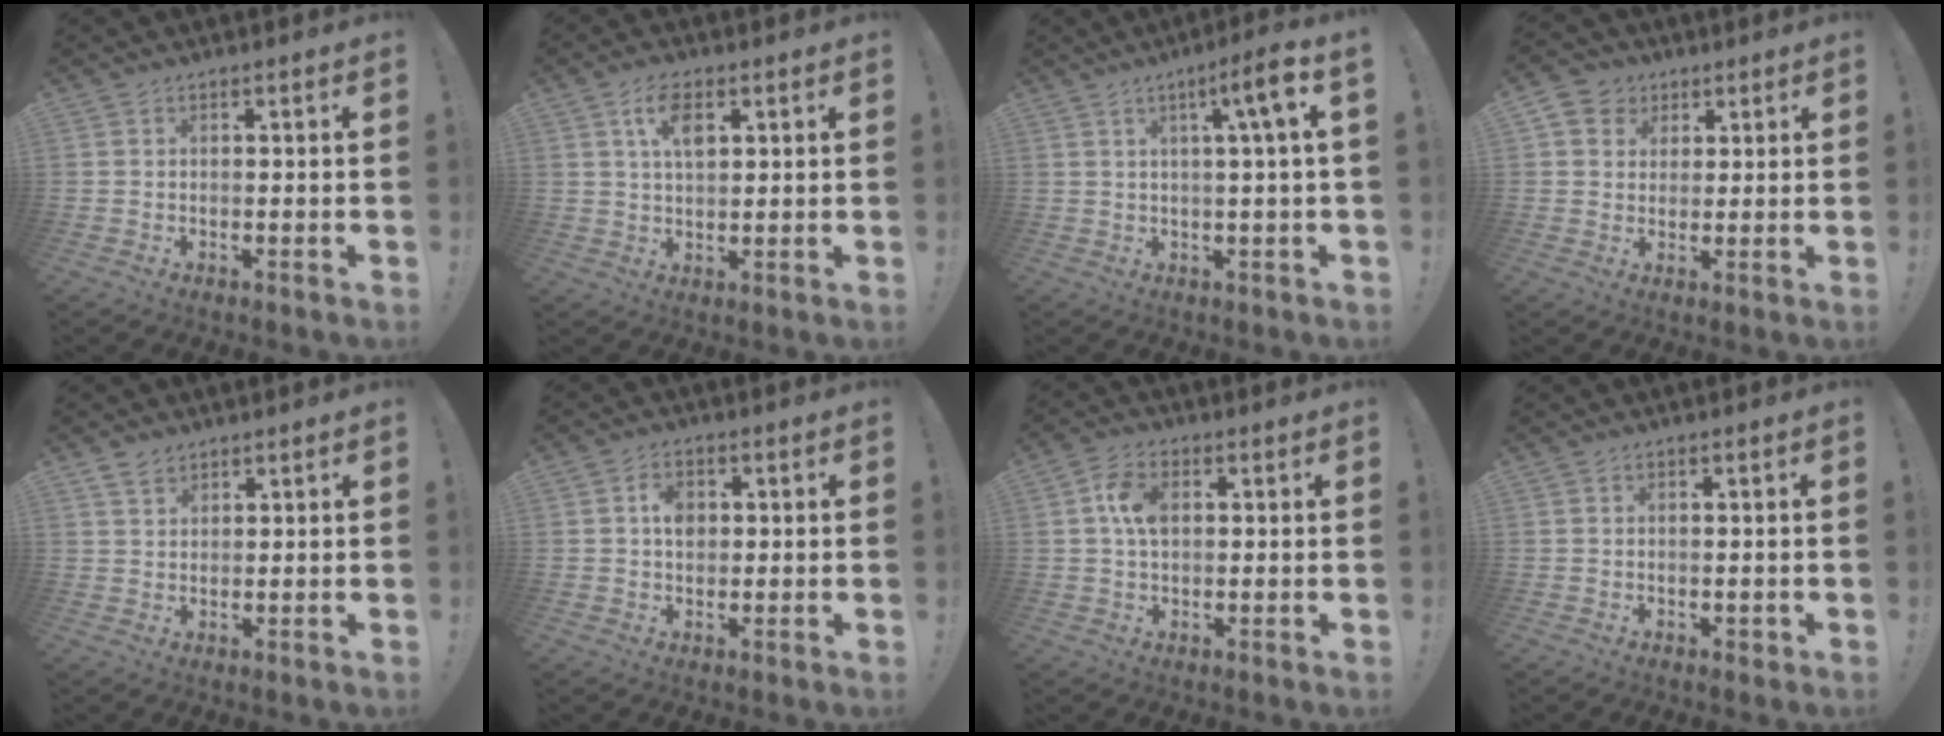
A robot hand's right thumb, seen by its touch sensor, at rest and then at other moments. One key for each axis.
{"total": 7.5, "fx": 3.1, "fy": 4.0, "fz": 5.6, "tx": -0.092, "ty": -0.003, "tz": 0.053}
{"total": 7.8, "fx": 2.1, "fy": -0.3, "fz": 7.5, "tx": -0.111, "ty": -0.008, "tz": 0.024}
{"total": 6.8, "fx": 2.6, "fy": 6.1, "fz": 1.8, "tx": -0.028, "ty": -0.007, "tz": 0.053}
{"total": 3.5, "fx": 2.9, "fy": 1.9, "fz": 0.8, "tx": -0.007, "ty": -0.015, "tz": 0.053}
{"total": 5.3, "fx": 0.9, "fy": 4.1, "fz": 3.2, "tx": -0.036, "ty": -0.001, "tz": 0.012}
{"total": 7.6, "fx": 1.3, "fy": 4.9, "fz": 5.7, "tx": -0.098, "ty": 0.007, "tz": 0.025}
{"total": 1.2, "fx": 0.1, "fy": 1.1, "fz": 0.5, "tx": 0.001, "ty": 0.000, "tz": 0.000}